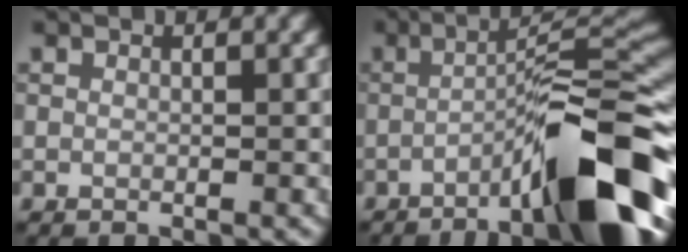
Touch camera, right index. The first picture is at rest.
{"total": 12.4, "force": [-5.6, 2.3, 10.8], "torque": [-0.147, 0.011, -0.091]}